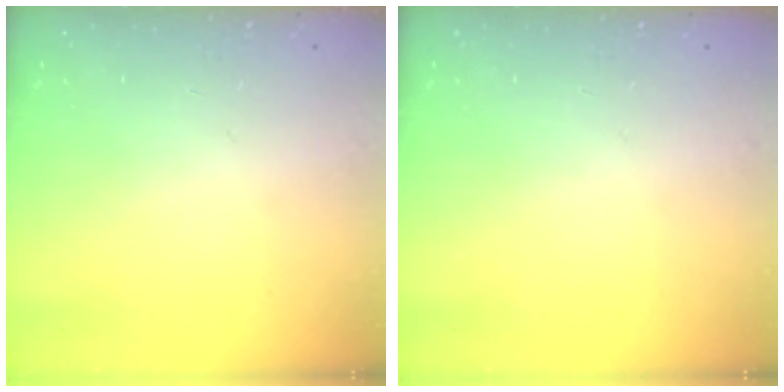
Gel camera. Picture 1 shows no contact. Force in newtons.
{"total": 0.0}